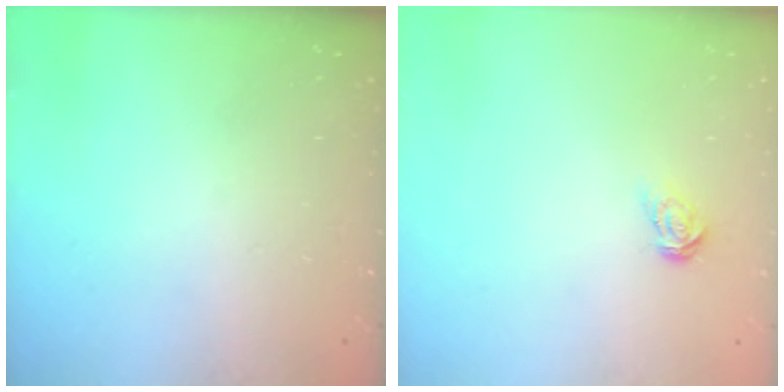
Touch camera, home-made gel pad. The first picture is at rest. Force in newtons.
{"total": 3.7, "press": 3.7, "slide": 0.1}